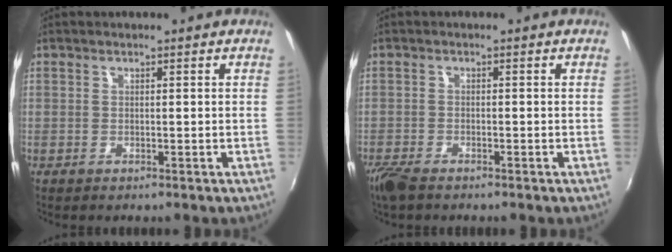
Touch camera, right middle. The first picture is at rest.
{"total": 4.1, "force": [-3.3, 1.2, 2.1], "torque": [-0.058, -0.015, -0.067]}